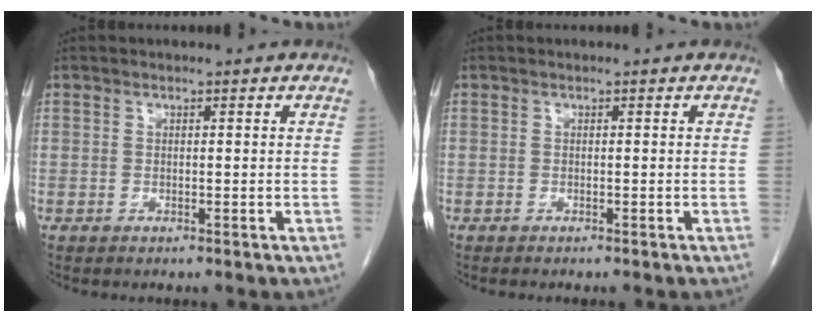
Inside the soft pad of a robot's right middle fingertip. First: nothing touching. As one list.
[{"total": 1.2, "force": [-1.0, 0.1, 0.6], "torque": [-0.008, 0.000, -0.010]}]